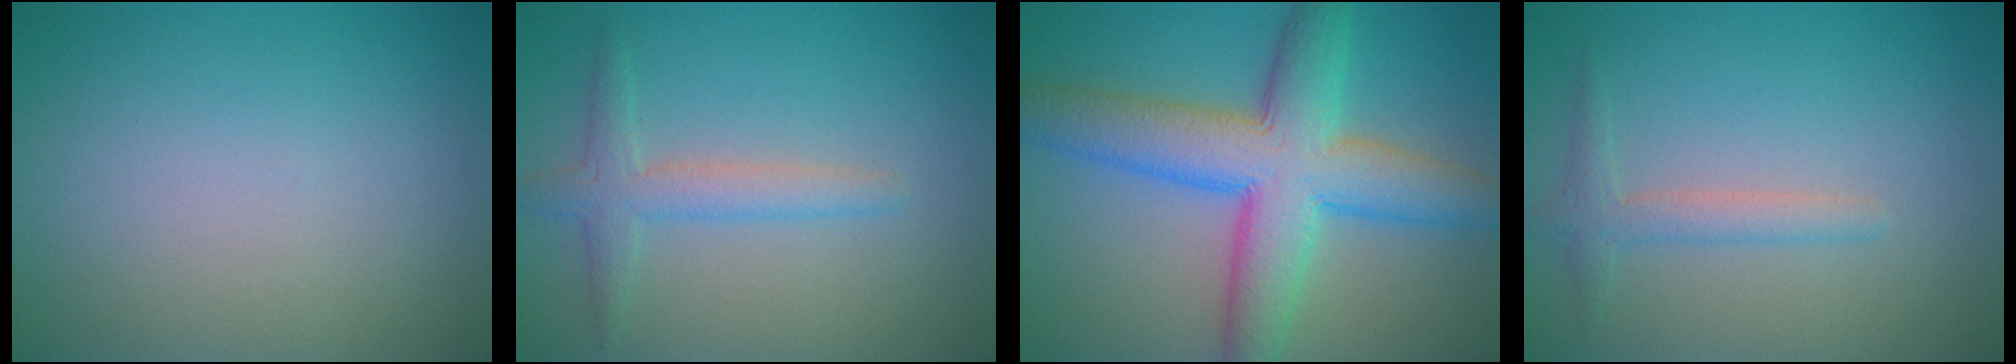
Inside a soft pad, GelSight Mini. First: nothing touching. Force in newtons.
{"total": 2.7, "press": 2.7, "slide": 0.1}
{"total": 9.5, "press": 9.5, "slide": 0.3}
{"total": 1.9, "press": 1.9, "slide": 0.0}